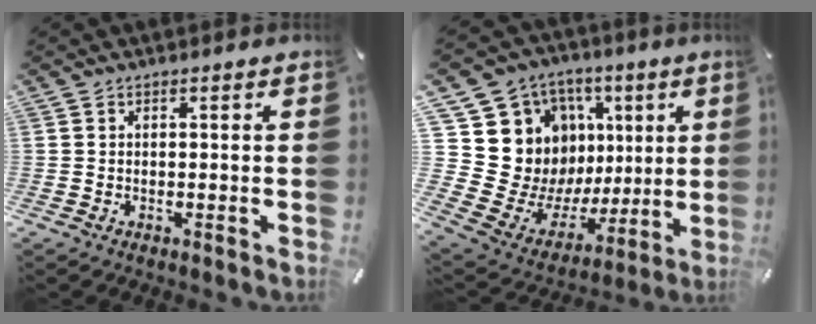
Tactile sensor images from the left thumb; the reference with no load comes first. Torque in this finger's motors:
{"motor_torque": [1.96, 1.78, 0.48, -0.03, 0.06]}